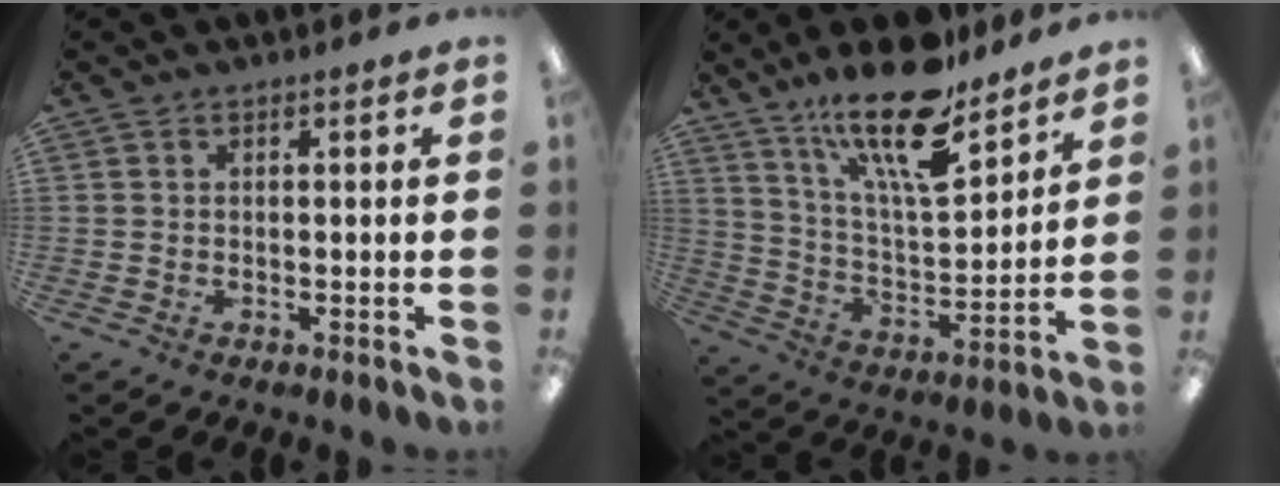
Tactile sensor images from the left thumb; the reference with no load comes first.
{"total": 19.9, "force": [15.1, 5.7, 11.7], "torque": [-0.205, -0.093, 0.254]}